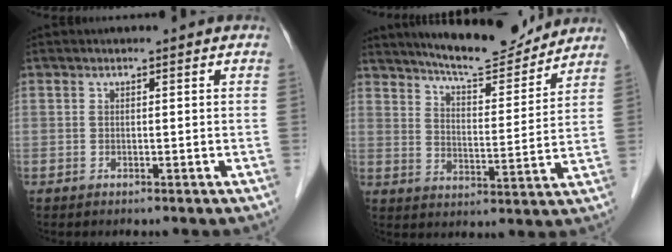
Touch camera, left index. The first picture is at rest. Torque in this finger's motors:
{"motor_torque": [0.28, -0.19, 0.46, 0.11]}